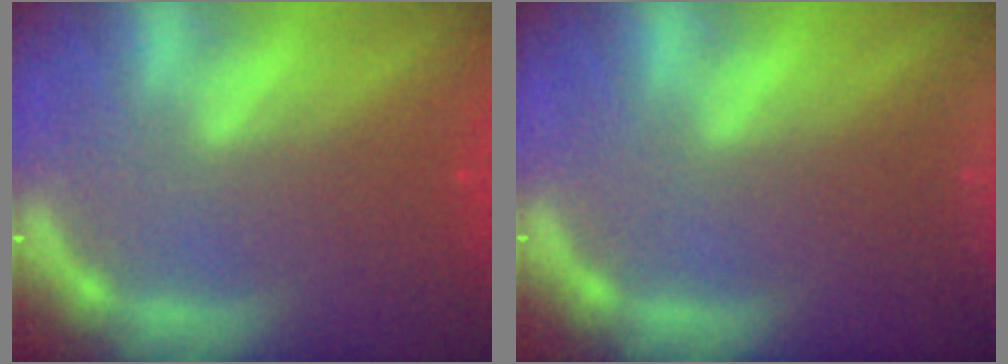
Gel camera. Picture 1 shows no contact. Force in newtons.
{"total": 6.9}